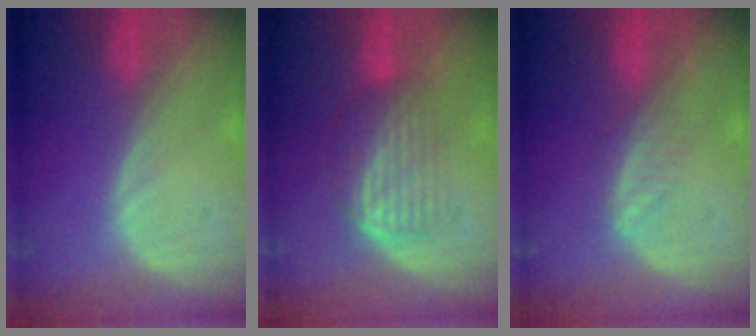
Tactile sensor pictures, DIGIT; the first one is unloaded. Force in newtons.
{"total": 6.0, "press": 5.8, "slide": 1.5}
{"total": 2.3, "press": 2.3, "slide": 0.1}